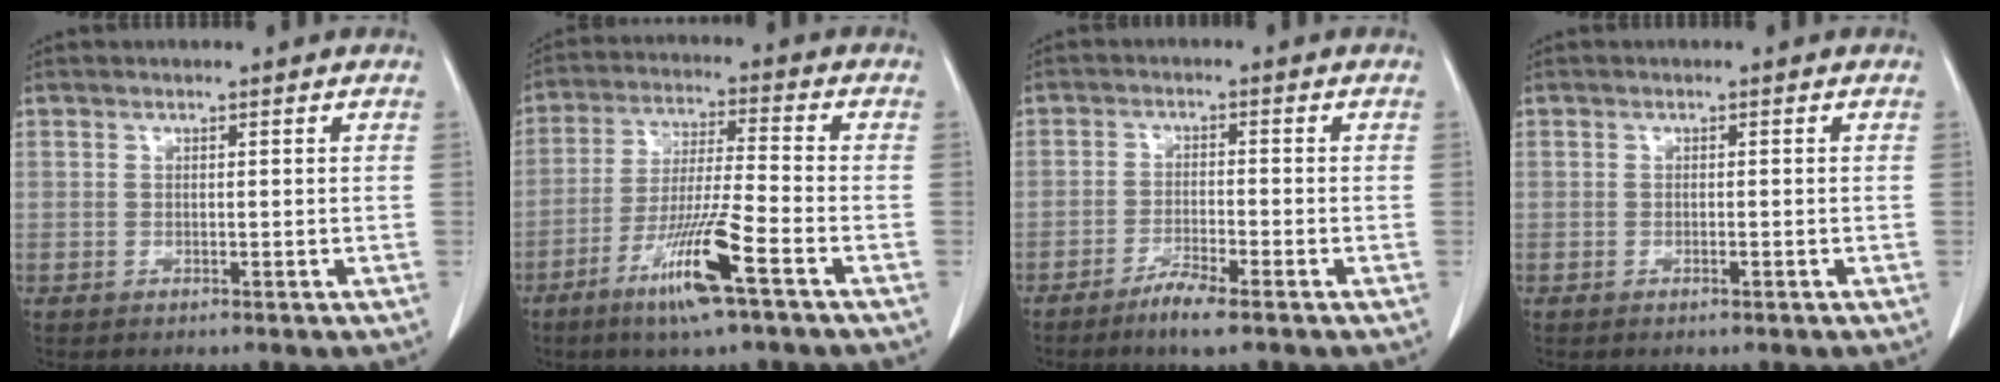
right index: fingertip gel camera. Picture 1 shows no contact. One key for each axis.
{"total": 11.4, "fx": -6.0, "fy": -0.2, "fz": 9.7, "tx": -0.187, "ty": -0.020, "tz": -0.114}
{"total": 4.3, "fx": -3.1, "fy": 0.0, "fz": 3.0, "tx": -0.059, "ty": -0.008, "tz": -0.059}
{"total": 0.5, "fx": -0.3, "fy": 0.1, "fz": 0.4, "tx": -0.006, "ty": 0.000, "tz": -0.003}